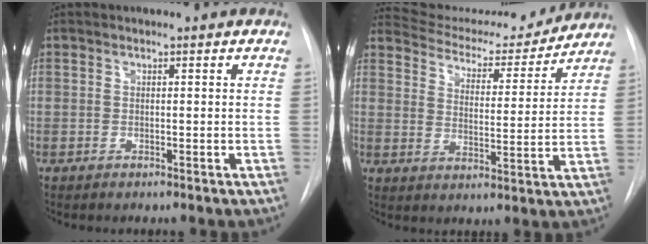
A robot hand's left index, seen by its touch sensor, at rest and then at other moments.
{"total": 15.9, "force": [15.3, 3.0, 3.1], "torque": [-0.036, -0.013, 0.211]}